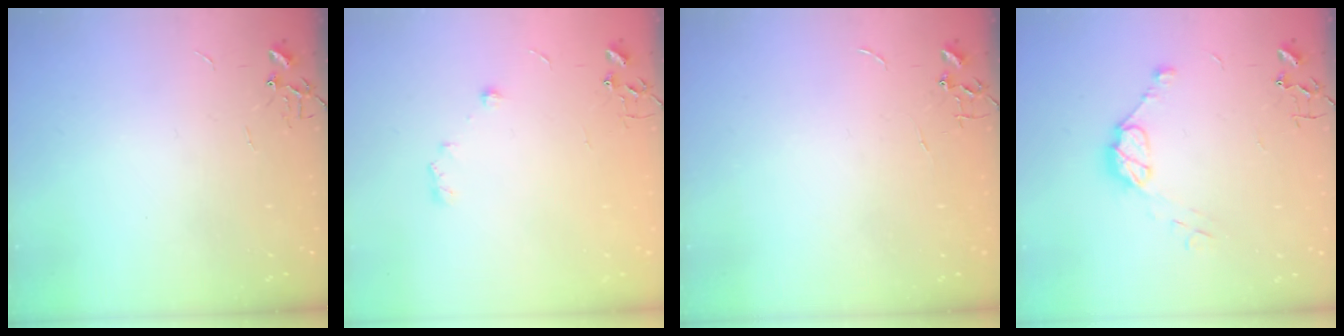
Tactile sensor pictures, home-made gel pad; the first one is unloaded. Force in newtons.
{"total": 6.9, "press": 6.9, "slide": 0.7}
{"total": 0.0}
{"total": 9.4, "press": 9.4, "slide": 0.6}